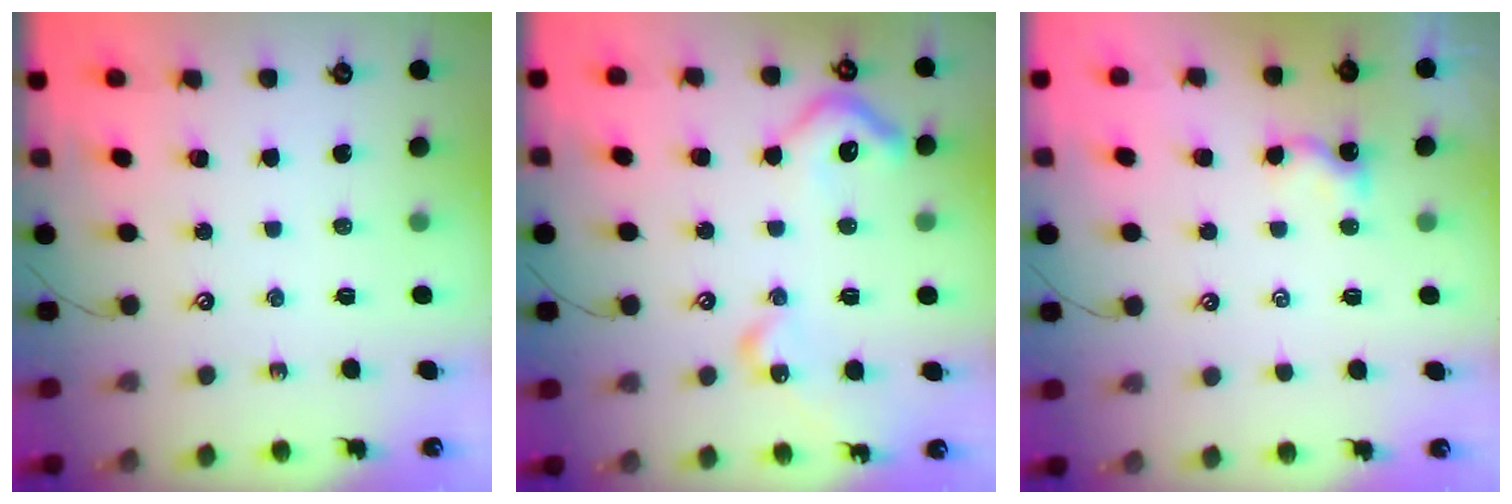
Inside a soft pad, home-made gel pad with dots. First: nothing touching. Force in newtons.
{"total": 10.3, "press": 10.2, "slide": 1.3}
{"total": 3.3, "press": 3.3, "slide": 0.1}